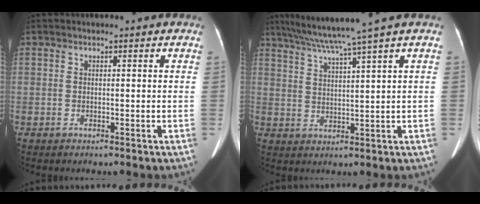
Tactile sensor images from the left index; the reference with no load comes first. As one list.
[{"total": 9.0, "force": [7.0, -2.2, 5.3], "torque": [-0.087, 0.012, 0.115]}]